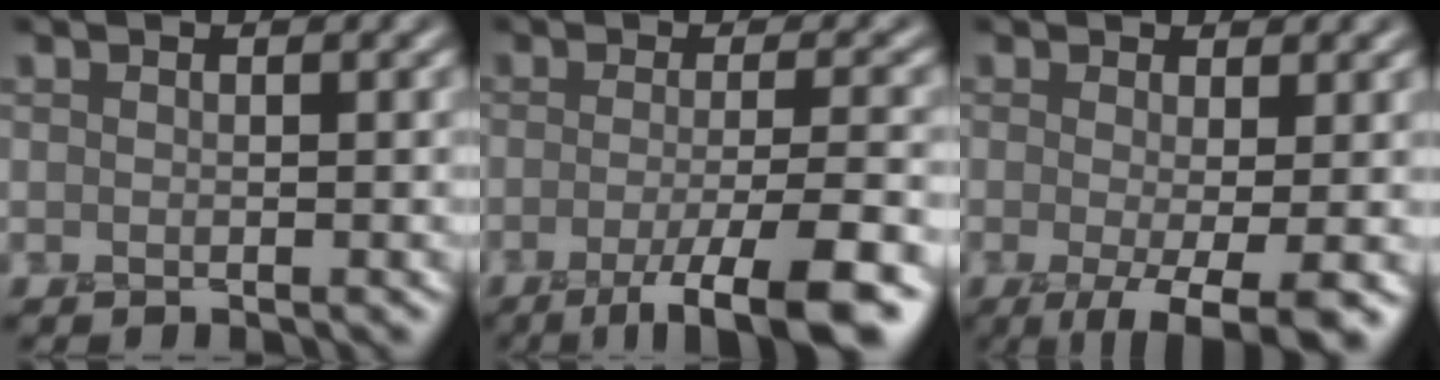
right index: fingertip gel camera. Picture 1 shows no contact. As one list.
[{"total": 7.0, "force": [-3.8, 1.3, 5.7], "torque": [-0.081, -0.006, -0.066]}, {"total": 5.4, "force": [-2.0, 1.2, 4.8], "torque": [-0.070, -0.014, -0.030]}]